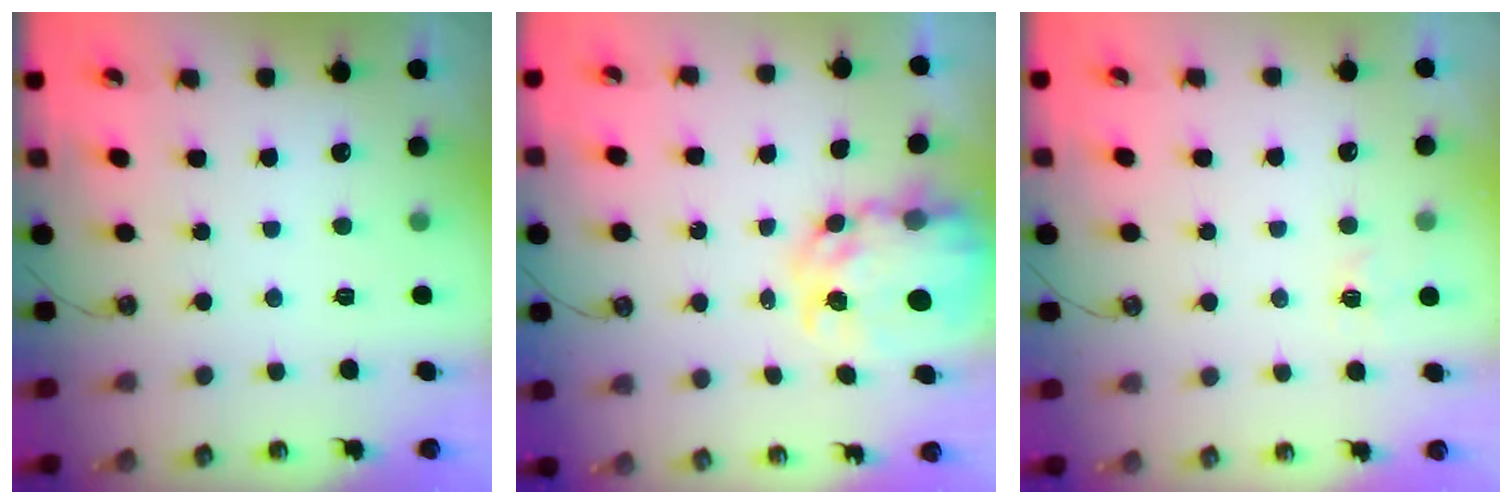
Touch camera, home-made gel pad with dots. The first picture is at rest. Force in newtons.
{"total": 10.8, "press": 10.7, "slide": 1.0}
{"total": 2.6, "press": 2.6, "slide": 0.4}